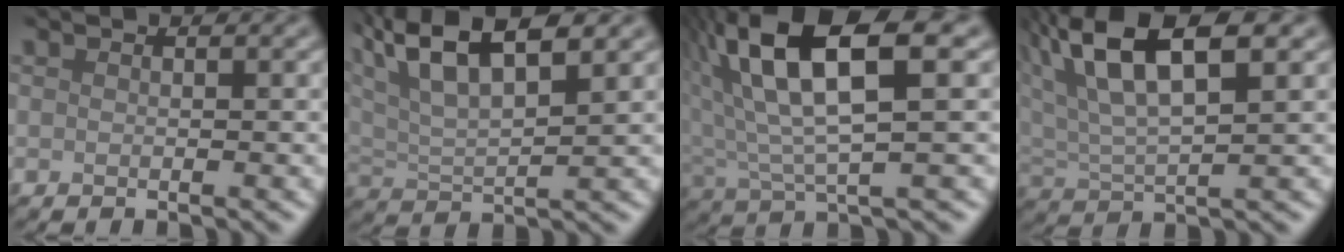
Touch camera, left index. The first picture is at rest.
{"total": 8.7, "force": [5.2, 3.2, 6.3], "torque": [-0.118, 0.023, 0.090]}
{"total": 9.6, "force": [3.8, 2.9, 8.4], "torque": [-0.170, 0.015, 0.067]}
{"total": 10.4, "force": [5.1, 4.0, 8.1], "torque": [-0.168, 0.025, 0.085]}